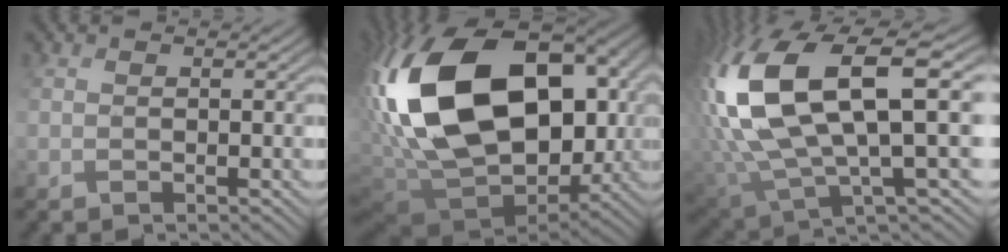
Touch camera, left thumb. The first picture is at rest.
{"total": 21.8, "force": [2.1, 13.8, 16.8], "torque": [-0.399, -0.008, 0.056]}
{"total": 17.5, "force": [4.1, 7.3, 15.3], "torque": [-0.365, -0.009, 0.088]}